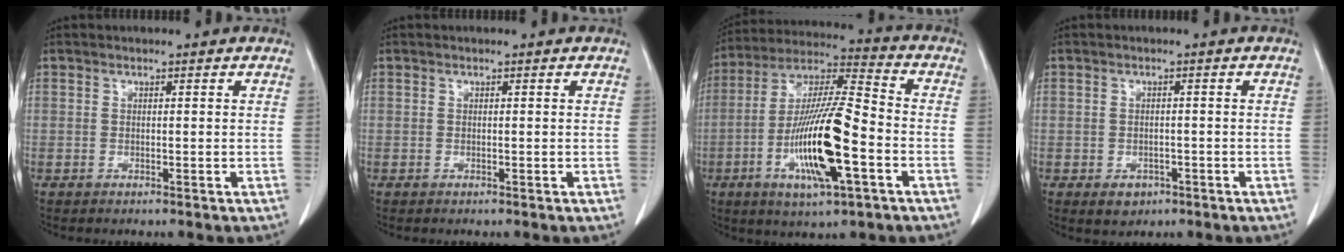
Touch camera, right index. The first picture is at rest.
{"total": 0.0}
{"total": 17.4, "force": [-5.2, 2.6, 16.4], "torque": [-0.323, -0.006, -0.090]}
{"total": 2.7, "force": [-1.4, 2.1, 1.0], "torque": [-0.010, 0.004, -0.010]}